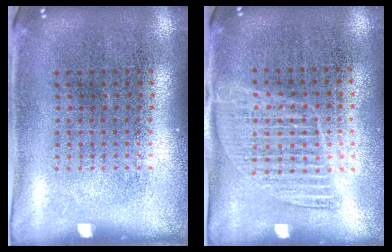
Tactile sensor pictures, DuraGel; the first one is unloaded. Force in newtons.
{"total": 1.3, "press": 1.1, "slide": 0.6}